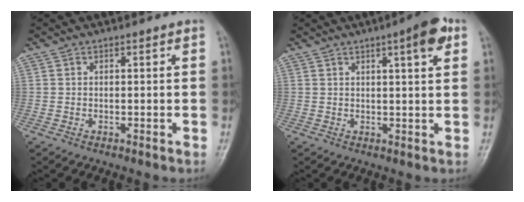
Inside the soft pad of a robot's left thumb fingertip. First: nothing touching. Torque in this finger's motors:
{"motor_torque": [0.11, 0.18, 0.21, 0.09, 0.10]}